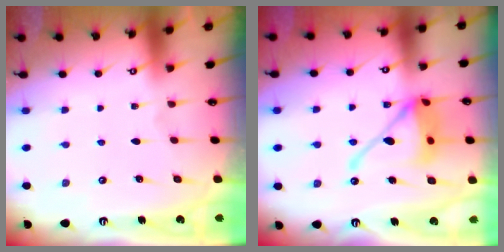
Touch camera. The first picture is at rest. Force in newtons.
{"total": 14.9, "press": 14.8, "slide": 2.0}